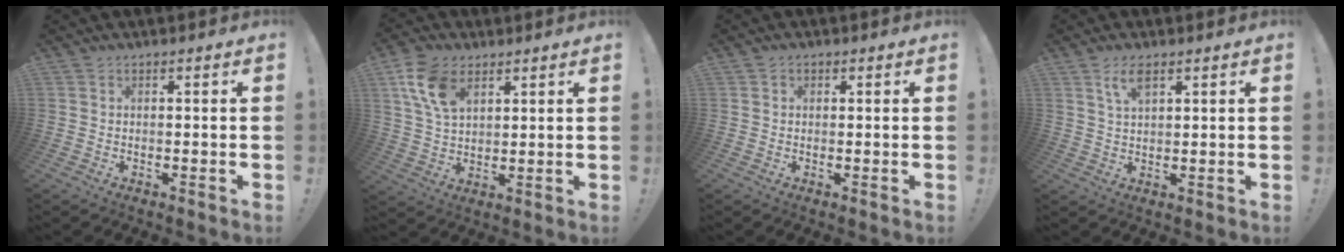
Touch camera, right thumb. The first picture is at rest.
{"total": 11.5, "force": [5.6, 6.9, 7.2], "torque": [-0.139, -0.013, 0.104]}
{"total": 0.9, "force": [0.1, 0.8, 0.2], "torque": [0.004, -0.001, 0.000]}
{"total": 5.0, "force": [2.8, 1.9, 3.6], "torque": [-0.065, -0.006, 0.048]}